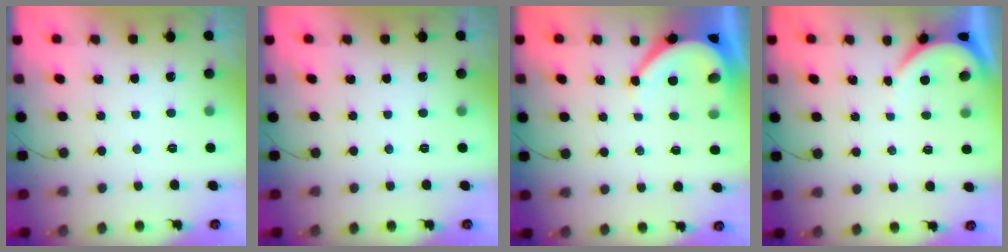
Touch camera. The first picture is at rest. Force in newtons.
{"total": 0.0}
{"total": 7.0, "press": 7.0, "slide": 0.2}
{"total": 2.9, "press": 2.8, "slide": 0.3}